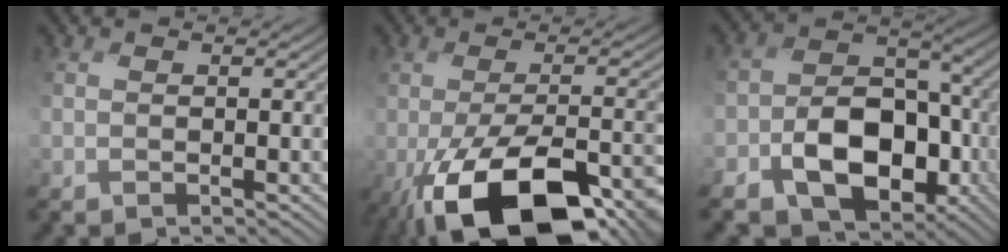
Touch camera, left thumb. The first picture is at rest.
{"total": 17.9, "force": [-8.1, 7.4, 14.2], "torque": [-0.239, -0.029, -0.117]}
{"total": 13.3, "force": [-5.4, 9.1, 8.1], "torque": [-0.135, -0.017, -0.097]}